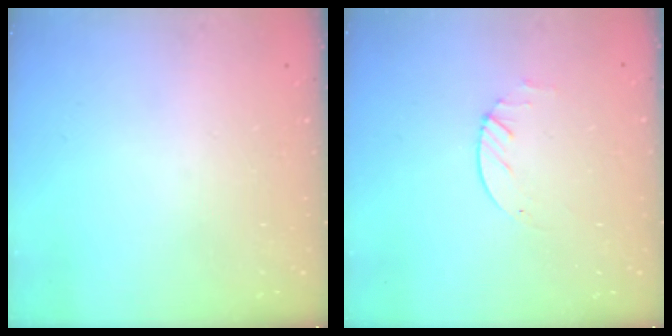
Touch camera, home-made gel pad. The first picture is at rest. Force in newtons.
{"total": 2.0, "press": 2.0, "slide": 0.2}